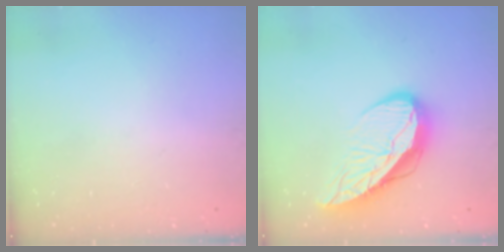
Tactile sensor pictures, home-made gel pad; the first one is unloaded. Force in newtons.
{"total": 13.0, "press": 13.0, "slide": 1.2}